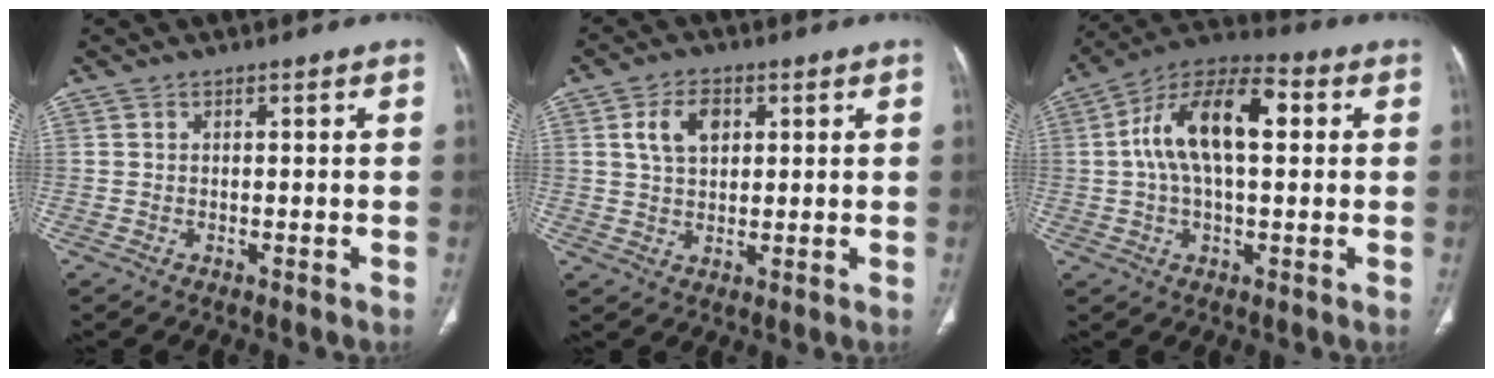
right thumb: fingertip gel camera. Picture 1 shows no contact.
{"total": 6.5, "force": [2.1, 4.2, 4.5], "torque": [-0.070, 0.000, 0.039]}
{"total": 15.8, "force": [2.7, 7.7, 13.5], "torque": [-0.239, 0.034, 0.040]}